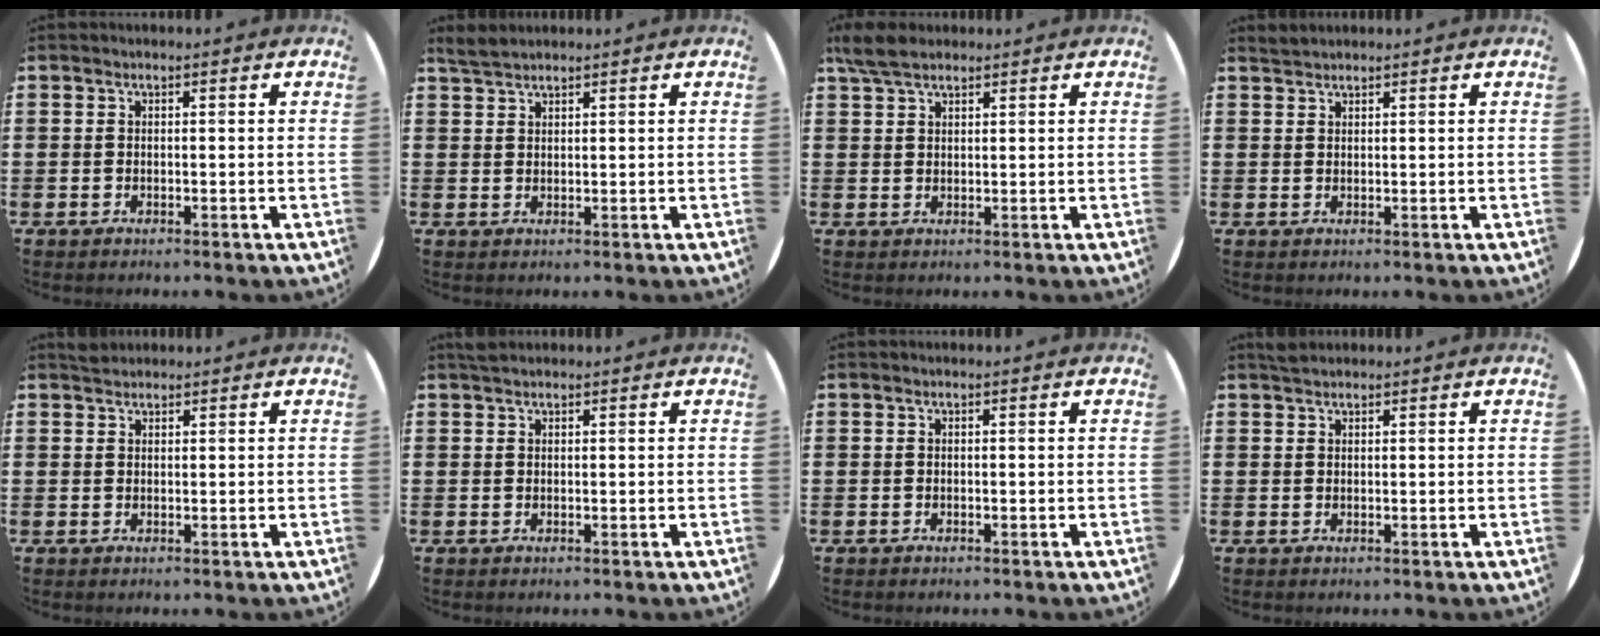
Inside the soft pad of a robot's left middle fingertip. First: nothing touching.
{"total": 2.2, "force": [2.1, 0.4, 0.6], "torque": [-0.015, 0.005, 0.040]}
{"total": 4.1, "force": [3.2, 1.4, 2.1], "torque": [-0.049, 0.005, 0.060]}
{"total": 1.2, "force": [1.2, 0.2, 0.0], "torque": [-0.001, 0.002, 0.023]}
{"total": 1.3, "force": [1.3, 0.3, 0.0], "torque": [0.006, 0.000, 0.024]}
{"total": 0.9, "force": [0.9, 0.2, 0.1], "torque": [0.003, -0.001, 0.016]}
{"total": 0.0}
{"total": 1.2, "force": [1.1, 0.3, 0.2], "torque": [0.003, 0.000, 0.019]}